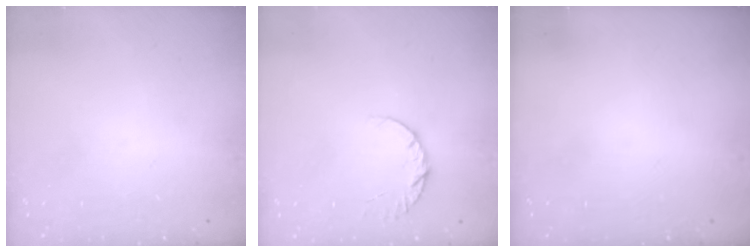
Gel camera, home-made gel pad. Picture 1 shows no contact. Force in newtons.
{"total": 6.3, "press": 6.3, "slide": 0.6}
{"total": 0.0}